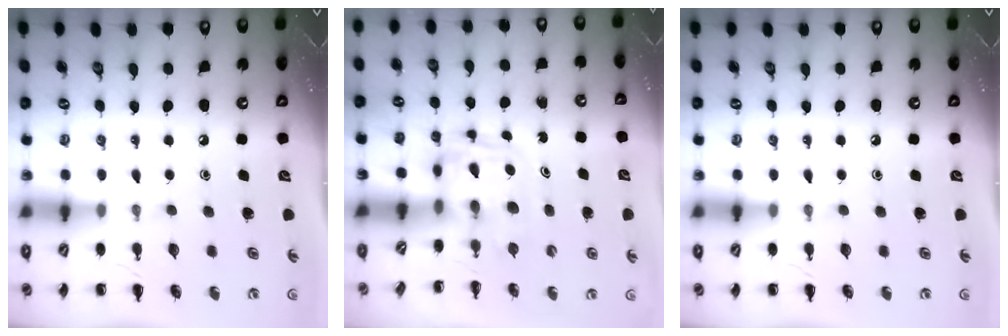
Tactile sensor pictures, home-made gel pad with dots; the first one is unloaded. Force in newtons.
{"total": 2.7, "press": 2.7, "slide": 0.2}
{"total": 0.0}